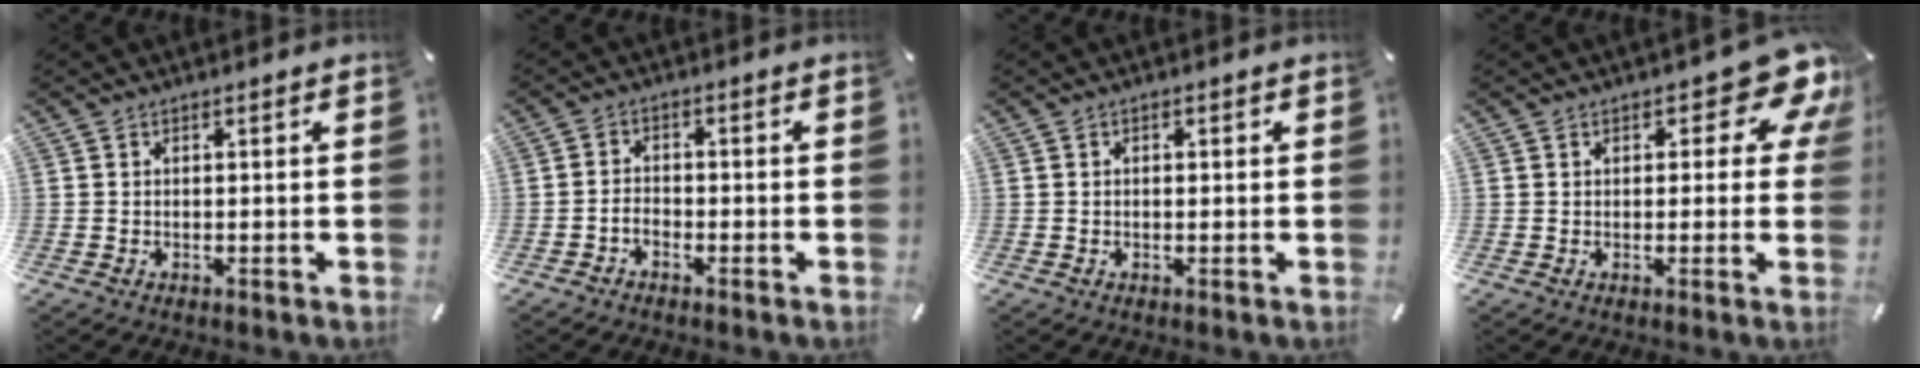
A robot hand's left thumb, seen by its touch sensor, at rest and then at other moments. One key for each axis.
{"total": 2.7, "fx": -1.6, "fy": 1.7, "fz": 1.4, "tx": -0.026, "ty": 0.010, "tz": -0.031}
{"total": 0.8, "fx": 0.0, "fy": 0.6, "fz": 0.6, "tx": -0.012, "ty": 0.003, "tz": -0.001}
{"total": 9.5, "fx": 4.9, "fy": 4.2, "fz": 6.9, "tx": -0.076, "ty": -0.028, "tz": 0.079}